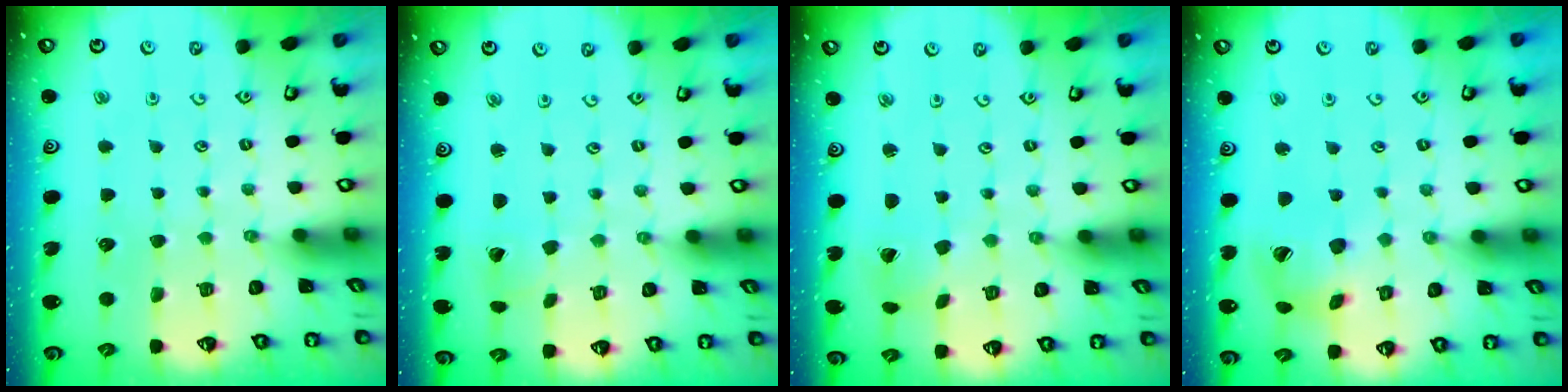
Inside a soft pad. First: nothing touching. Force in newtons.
{"total": 2.4, "press": 2.4, "slide": 0.1}
{"total": 1.2, "press": 1.2, "slide": 0.2}
{"total": 11.4, "press": 11.3, "slide": 1.3}